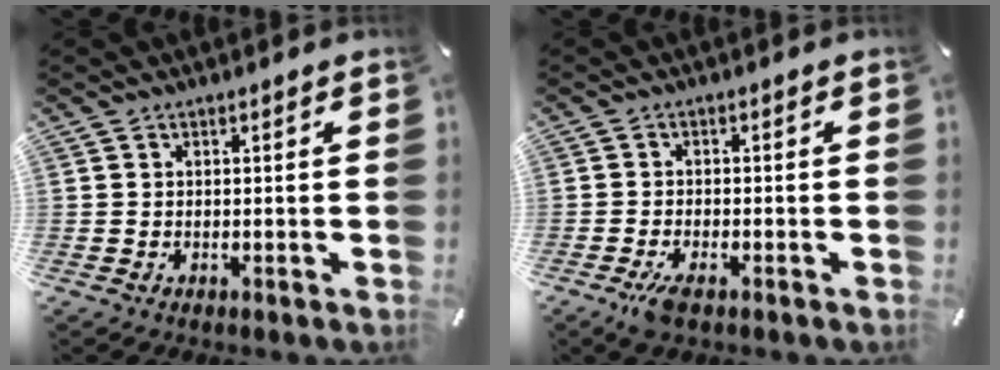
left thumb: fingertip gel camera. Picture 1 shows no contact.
{"total": 3.5, "force": [-2.2, 1.0, 2.5], "torque": [-0.050, 0.002, -0.040]}